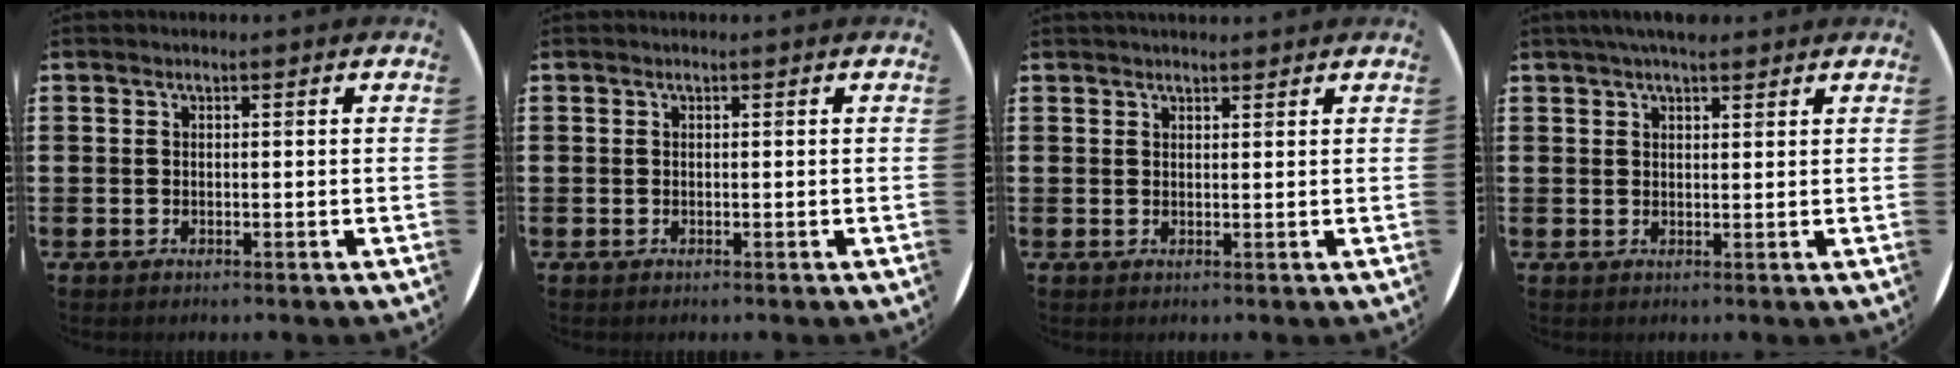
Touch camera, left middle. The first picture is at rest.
{"total": 0.0}
{"total": 1.1, "force": [1.1, 0.1, 0.1], "torque": [-0.003, 0.001, 0.021]}
{"total": 3.3, "force": [2.8, 0.8, 1.5], "torque": [-0.034, 0.002, 0.052]}